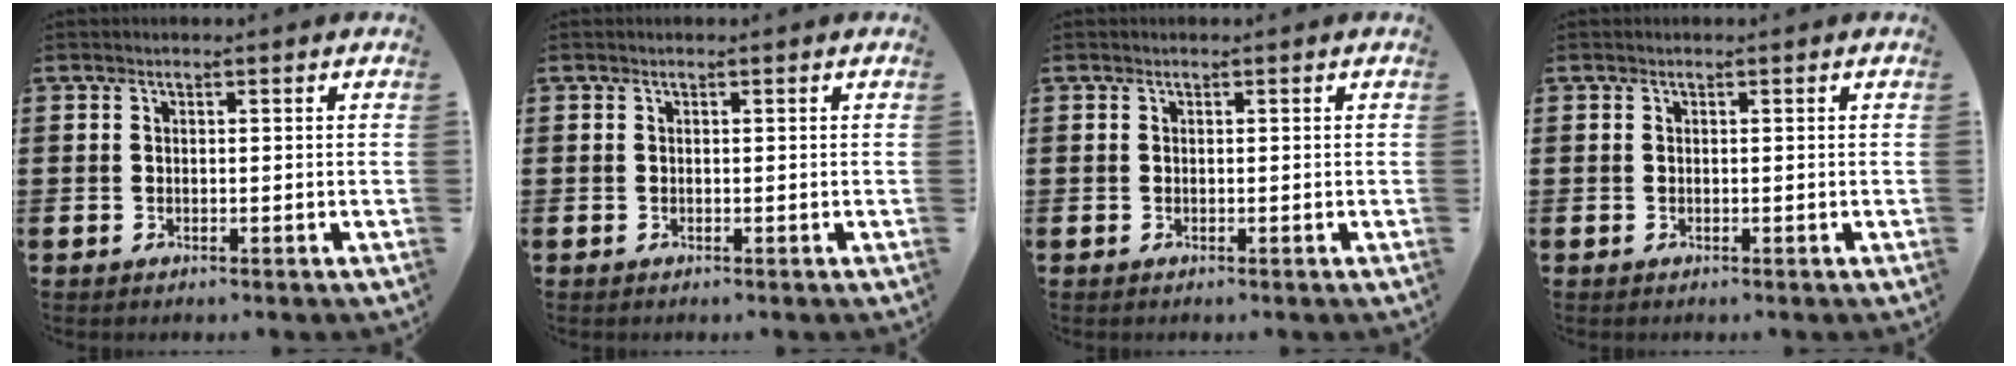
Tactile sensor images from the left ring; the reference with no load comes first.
{"total": 0.0}
{"total": 0.0}
{"total": 0.0}